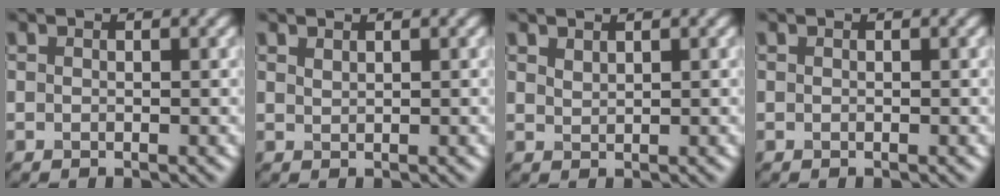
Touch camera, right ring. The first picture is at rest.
{"total": 0.7, "force": [0.6, 0.1, 0.2], "torque": [-0.003, 0.000, 0.015]}
{"total": 1.0, "force": [0.9, 0.3, 0.3], "torque": [-0.010, -0.001, 0.021]}
{"total": 0.0}